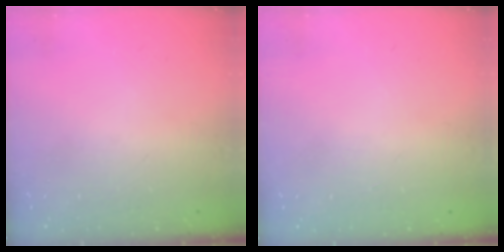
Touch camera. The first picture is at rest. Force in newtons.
{"total": 2.4, "press": 2.3, "slide": 0.2}